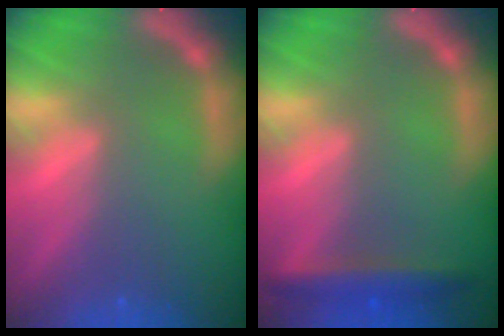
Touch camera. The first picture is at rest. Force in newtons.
{"total": 3.5}